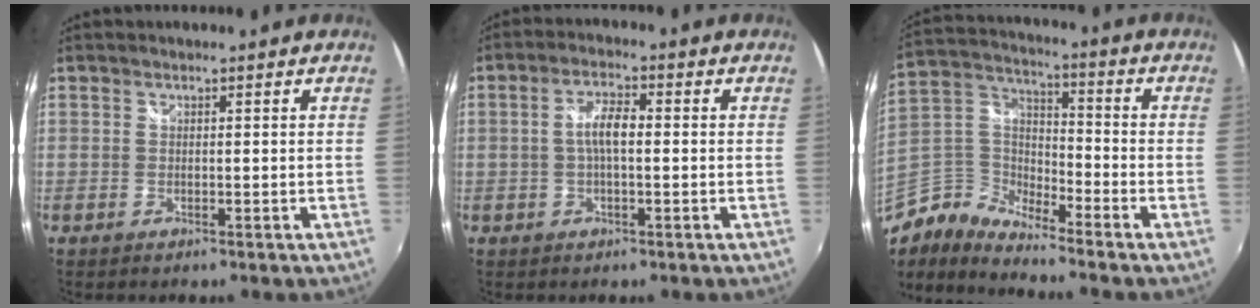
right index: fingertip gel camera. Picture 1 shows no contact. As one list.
[{"total": 4.6, "force": [-0.2, 1.4, 4.3], "torque": [-0.083, 0.009, -0.004]}, {"total": 6.5, "force": [-5.2, 3.5, 1.8], "torque": [-0.058, 0.030, -0.131]}]